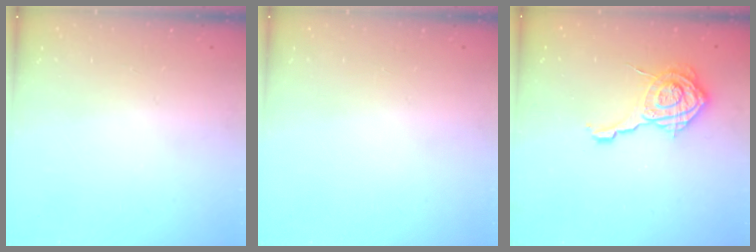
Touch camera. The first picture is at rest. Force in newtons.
{"total": 0.0}
{"total": 12.0, "press": 11.9, "slide": 0.7}